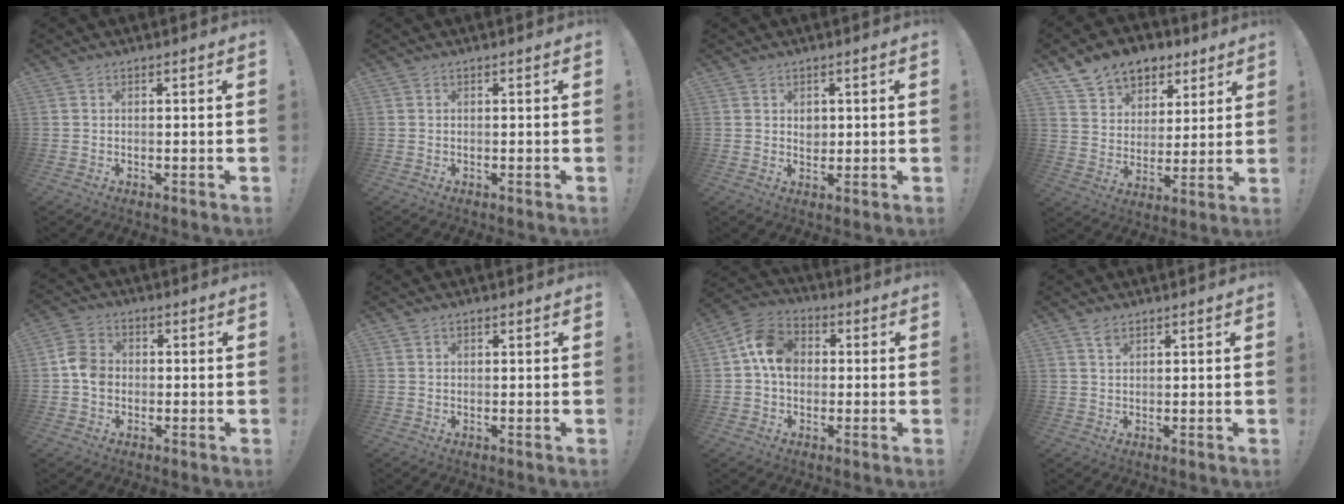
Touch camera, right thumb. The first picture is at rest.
{"total": 0.0}
{"total": 2.7, "force": [0.8, 2.4, 0.9], "torque": [-0.001, -0.005, 0.012]}
{"total": 12.3, "force": [8.4, 8.3, 3.6], "torque": [-0.057, -0.056, 0.161]}
{"total": 6.8, "force": [-1.0, 5.5, 3.9], "torque": [-0.067, 0.016, -0.016]}
{"total": 0.8, "force": [0.4, 0.6, 0.2], "torque": [0.000, -0.001, 0.007]}
{"total": 11.6, "force": [1.7, 9.1, 6.9], "torque": [-0.109, 0.014, 0.037]}
{"total": 2.1, "force": [1.6, 1.1, 0.9], "torque": [-0.003, -0.009, 0.026]}